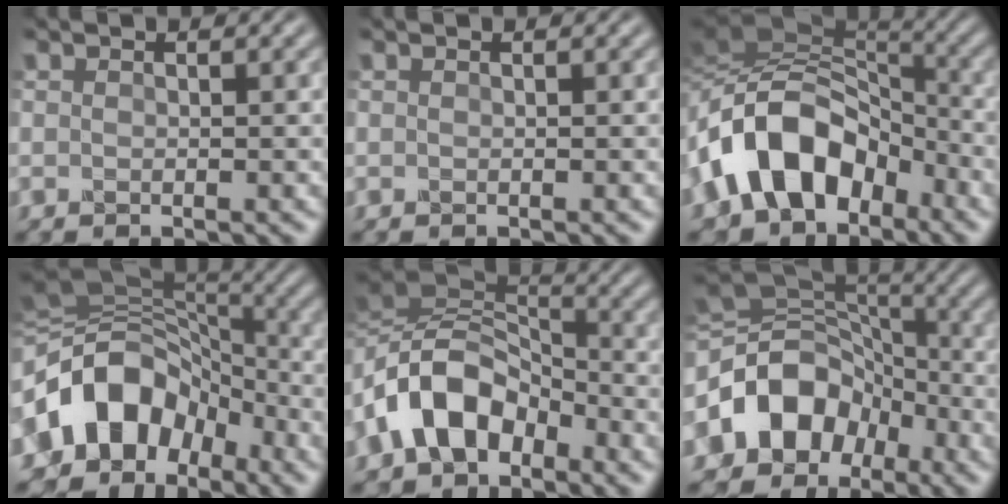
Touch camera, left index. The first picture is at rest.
{"total": 0.0}
{"total": 8.9, "force": [-2.8, 6.1, 5.9], "torque": [-0.104, 0.024, -0.064]}
{"total": 10.1, "force": [-3.5, 7.5, 5.7], "torque": [-0.108, 0.025, -0.082]}
{"total": 7.1, "force": [-3.0, 4.6, 4.5], "torque": [-0.088, 0.019, -0.070]}
{"total": 8.3, "force": [-3.2, 6.6, 3.9], "torque": [-0.071, 0.022, -0.079]}